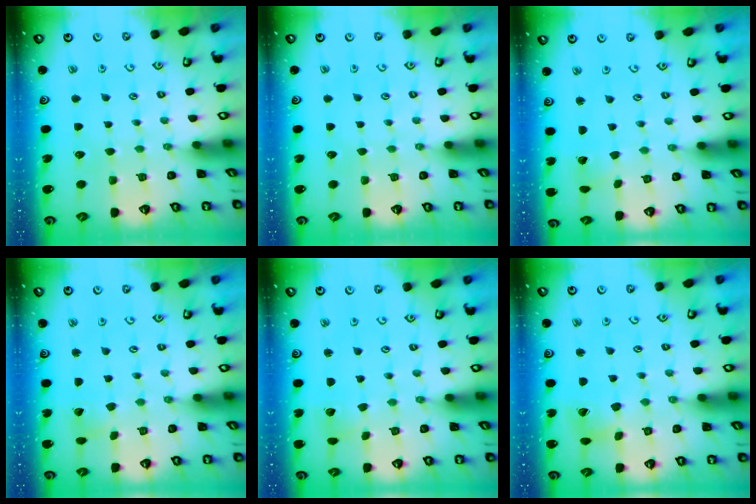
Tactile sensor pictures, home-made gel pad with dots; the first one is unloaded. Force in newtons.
{"total": 0.0}
{"total": 2.1, "press": 2.1, "slide": 0.2}
{"total": 2.7, "press": 2.7, "slide": 0.3}
{"total": 2.3, "press": 2.3, "slide": 0.3}
{"total": 7.9, "press": 7.9, "slide": 0.6}